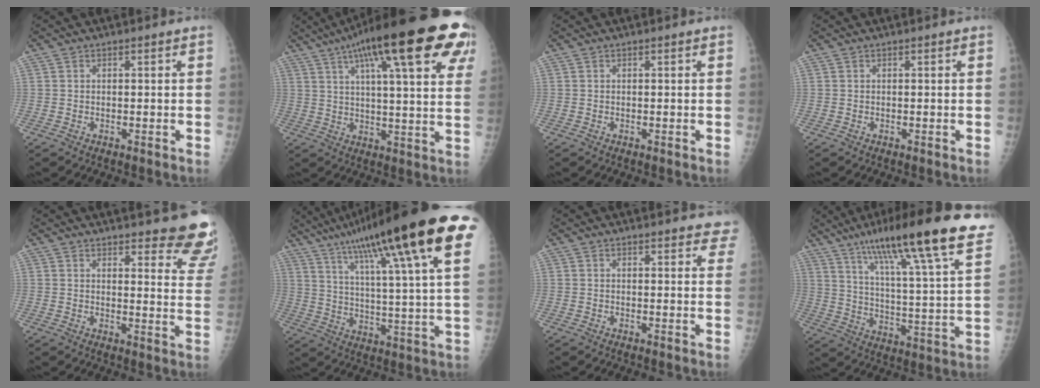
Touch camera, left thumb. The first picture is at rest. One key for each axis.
{"total": 27.3, "fx": 14.0, "fy": 6.4, "fz": 22.5, "tx": -0.309, "ty": 0.005, "tz": 0.190}
{"total": 0.0}
{"total": 0.0}
{"total": 14.0, "fx": 12.4, "fy": 2.9, "fz": 5.8, "tx": -0.028, "ty": -0.097, "tz": 0.121}
{"total": 30.0, "fx": 17.1, "fy": 3.9, "fz": 24.3, "tx": -0.354, "ty": -0.021, "tz": 0.257}
{"total": 6.6, "fx": 5.7, "fy": 1.9, "fz": 2.6, "tx": 0.004, "ty": -0.018, "tz": 0.052}
{"total": 26.7, "fx": 17.7, "fy": 3.3, "fz": 19.7, "tx": -0.291, "ty": -0.045, "tz": 0.263}